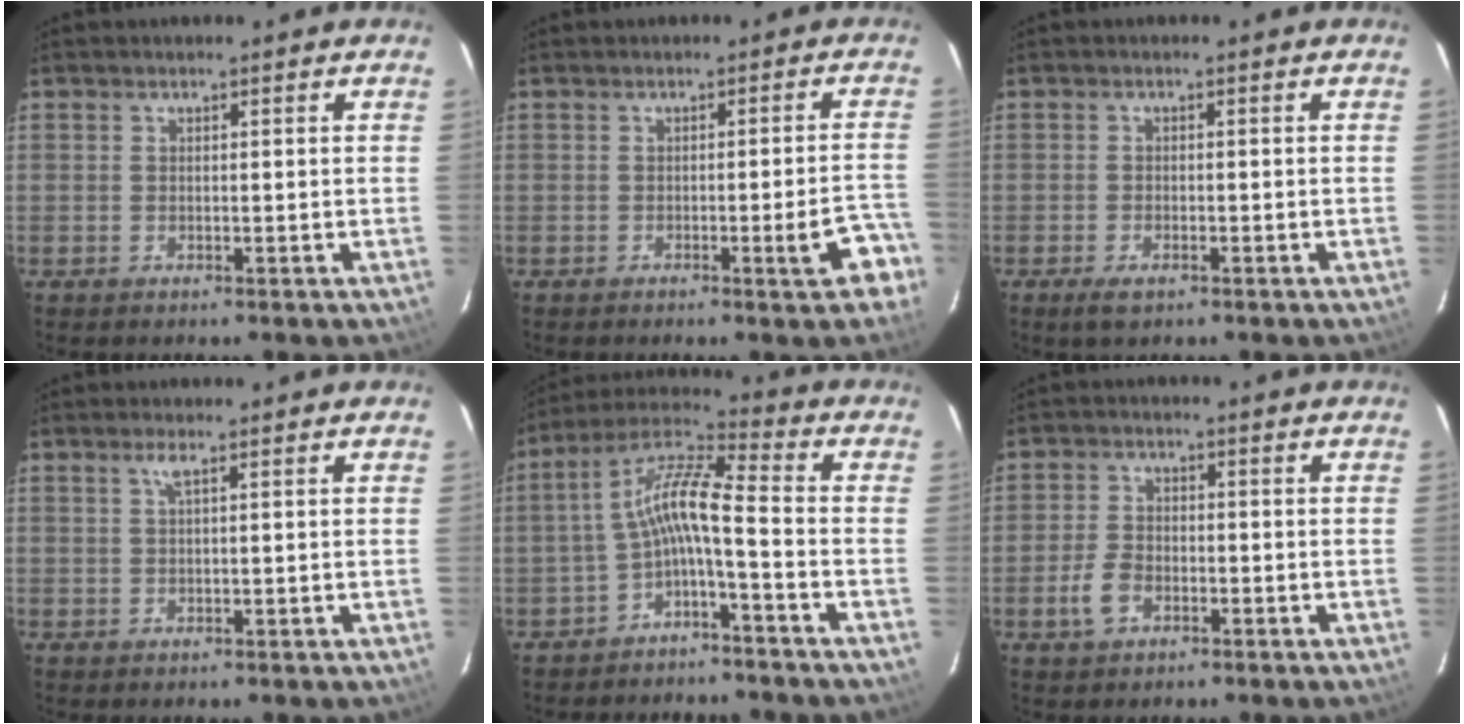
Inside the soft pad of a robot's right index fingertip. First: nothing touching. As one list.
[{"total": 5.9, "force": [-3.1, 0.4, 4.9], "torque": [-0.061, 0.000, -0.038]}, {"total": 2.8, "force": [-1.7, 1.2, 1.8], "torque": [-0.041, -0.007, -0.030]}, {"total": 1.3, "force": [0.6, -0.2, 1.2], "torque": [-0.024, 0.004, 0.012]}, {"total": 8.8, "force": [-3.1, 1.1, 8.2], "torque": [-0.186, 0.023, -0.063]}, {"total": 4.9, "force": [-2.2, 3.2, 2.9], "torque": [-0.071, 0.005, -0.038]}]